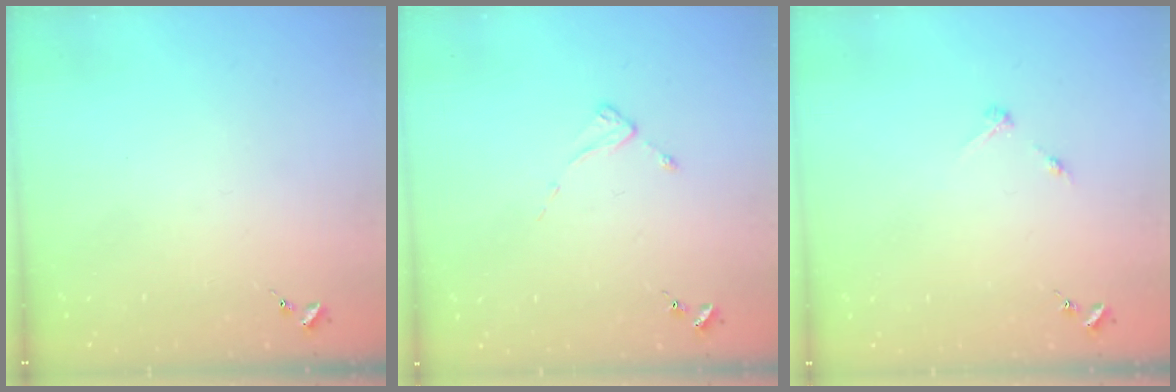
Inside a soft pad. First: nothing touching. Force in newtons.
{"total": 2.4, "press": 2.4, "slide": 0.3}
{"total": 2.8, "press": 2.8, "slide": 0.3}